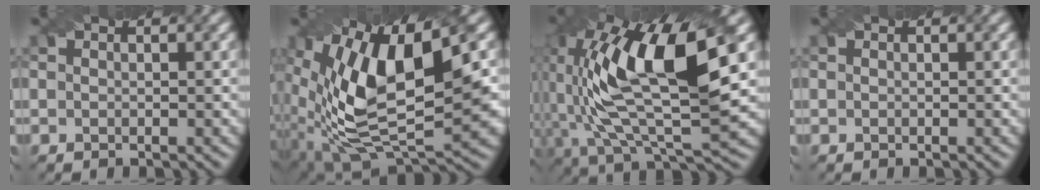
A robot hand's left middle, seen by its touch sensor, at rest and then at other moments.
{"total": 14.4, "force": [2.2, 6.6, 12.6], "torque": [-0.249, -0.007, 0.042]}
{"total": 14.3, "force": [2.8, 5.3, 12.9], "torque": [-0.254, 0.005, 0.049]}
{"total": 0.0}